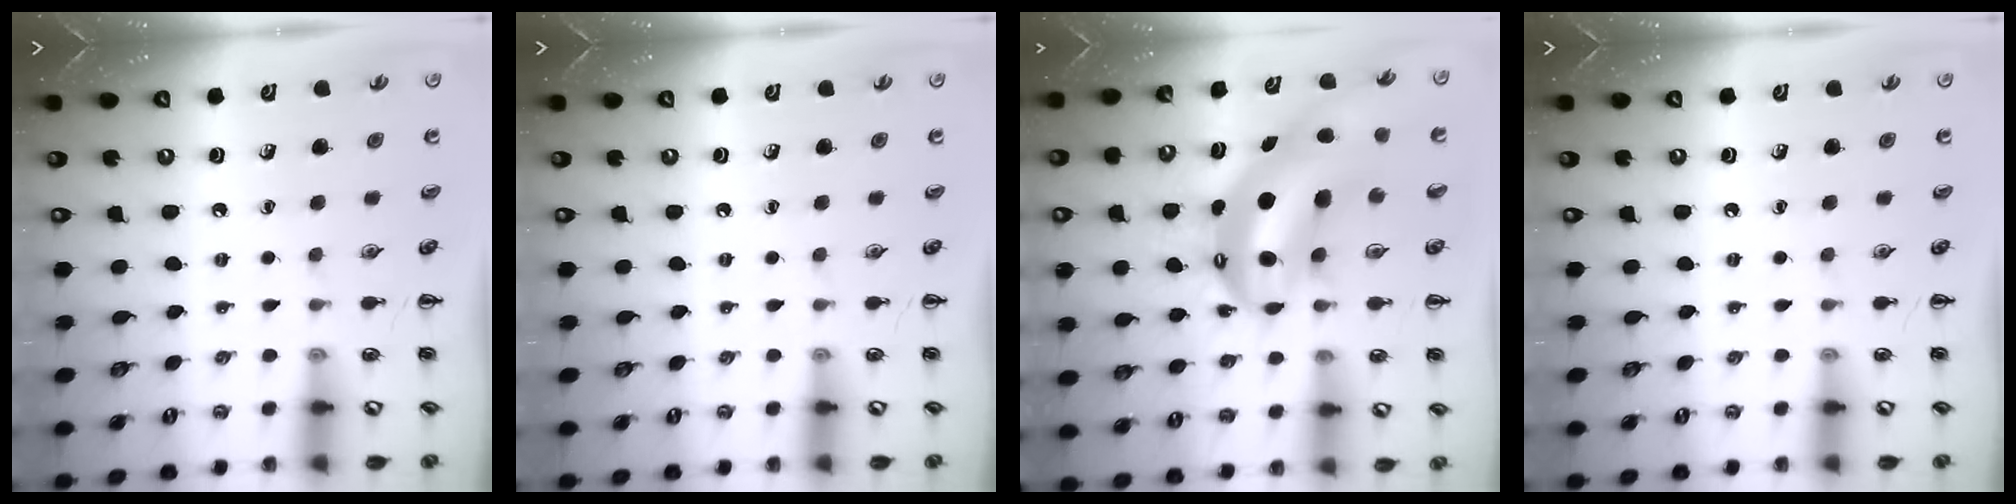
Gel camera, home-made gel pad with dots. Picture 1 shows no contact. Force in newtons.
{"total": 0.0}
{"total": 11.2, "press": 10.8, "slide": 2.7}
{"total": 0.0}